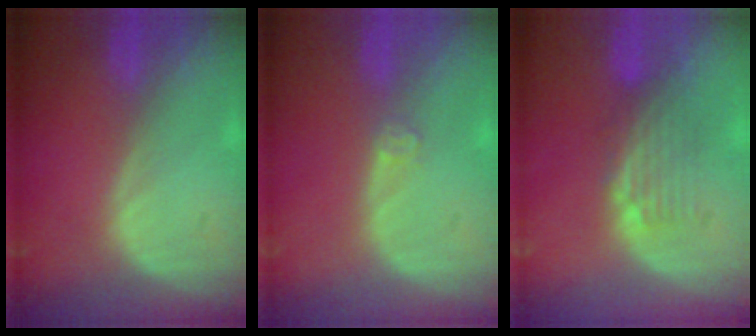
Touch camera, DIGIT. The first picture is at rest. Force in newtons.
{"total": 1.5, "press": 1.2, "slide": 0.9}
{"total": 4.6, "press": 3.9, "slide": 2.4}